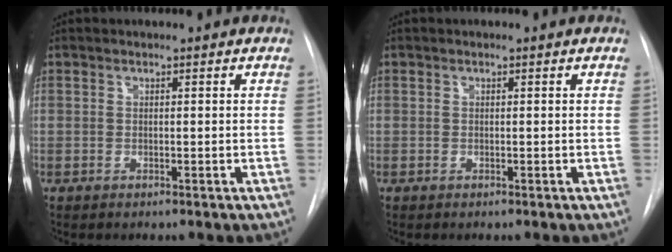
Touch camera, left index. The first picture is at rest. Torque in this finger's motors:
{"motor_torque": [0.00, 0.00, 0.00, 0.00]}